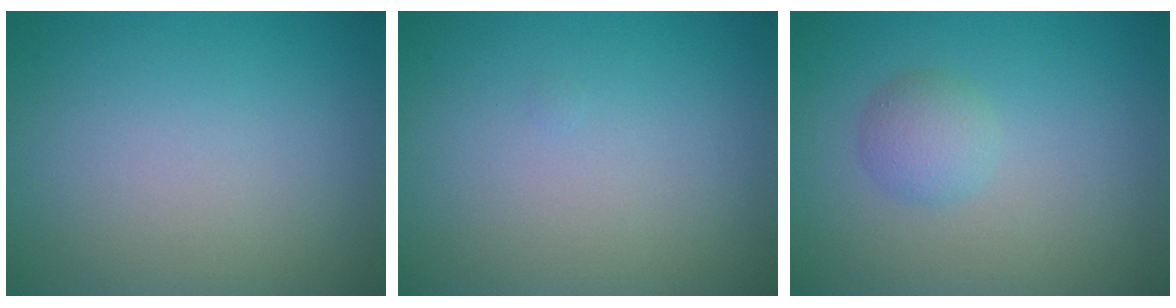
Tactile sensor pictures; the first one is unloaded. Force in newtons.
{"total": 0.0}
{"total": 1.9, "press": 1.9, "slide": 0.0}